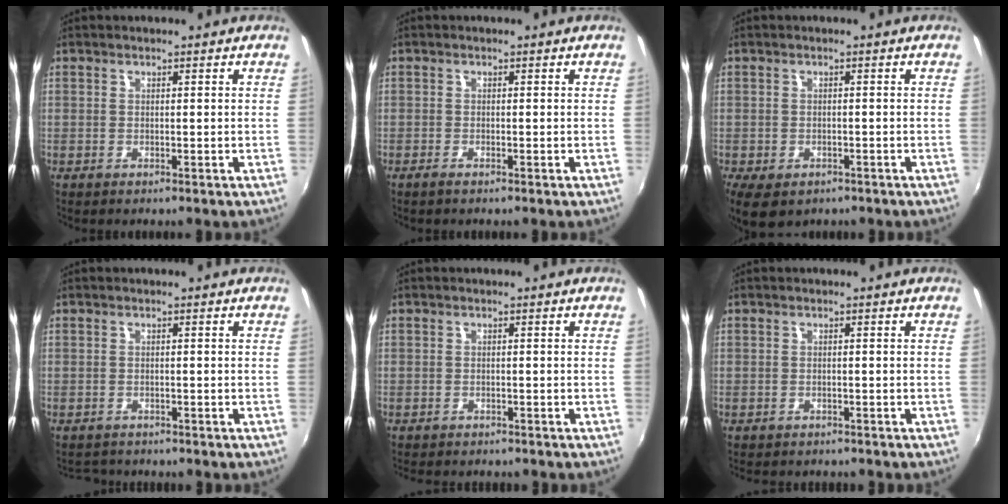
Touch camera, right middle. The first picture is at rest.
{"total": 1.1, "force": [-0.9, 0.1, 0.6], "torque": [-0.014, -0.004, -0.018]}
{"total": 7.0, "force": [-4.1, 4.0, 4.0], "torque": [-0.091, -0.031, -0.064]}
{"total": 2.6, "force": [-2.4, 0.9, 0.2], "torque": [-0.009, -0.007, -0.040]}
{"total": 2.4, "force": [-2.1, 1.0, 0.4], "torque": [-0.019, -0.008, -0.037]}
{"total": 2.0, "force": [-1.7, 1.1, 0.3], "torque": [-0.013, -0.005, -0.026]}